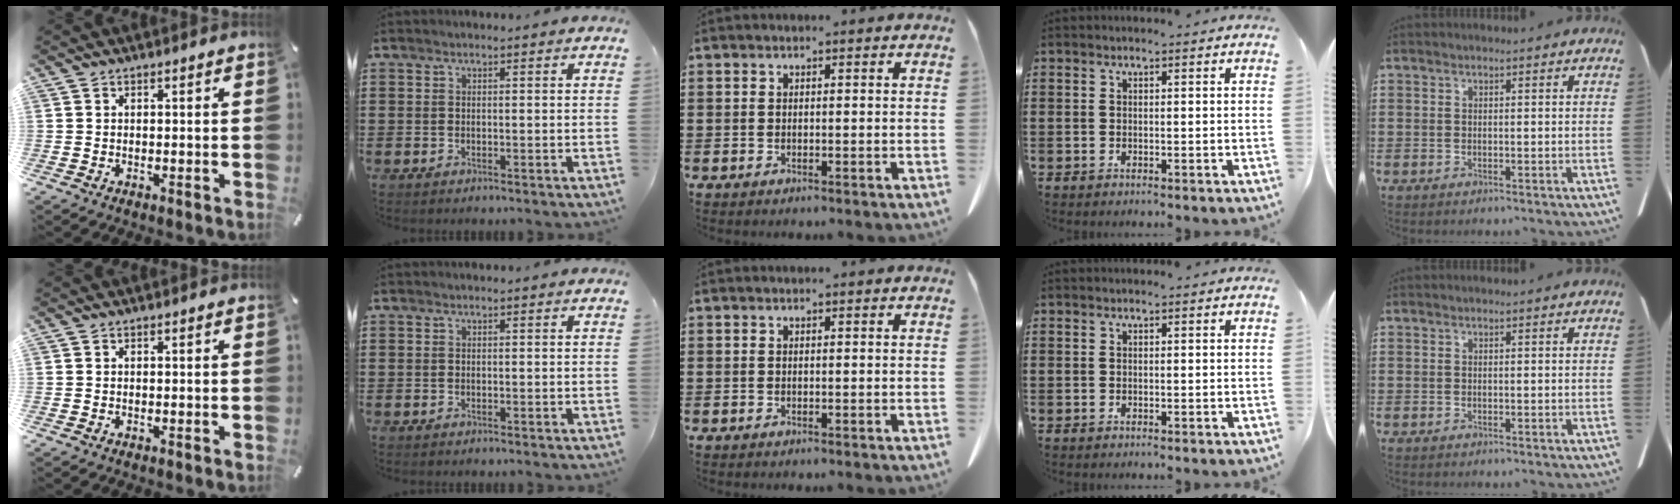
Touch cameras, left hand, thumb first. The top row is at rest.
{}